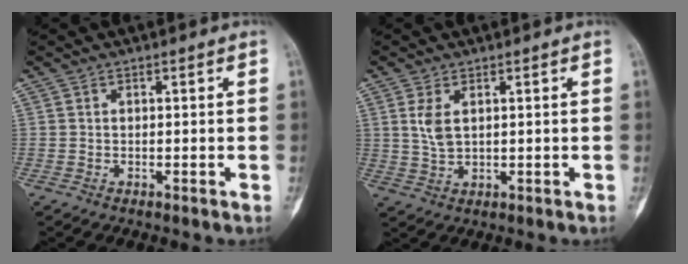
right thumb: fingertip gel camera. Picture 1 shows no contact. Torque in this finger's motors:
{"motor_torque": [-0.05, 0.45, 0.34, 0.34, 0.02]}